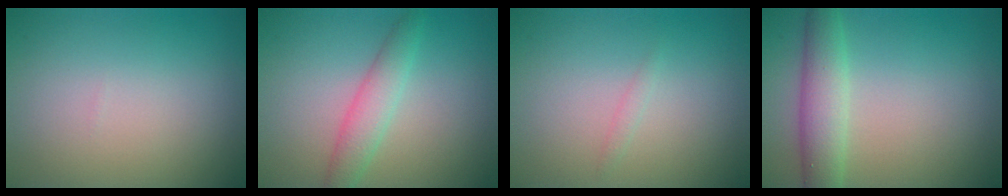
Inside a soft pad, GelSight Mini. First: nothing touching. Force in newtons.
{"total": 2.7, "press": 2.7, "slide": 0.1}
{"total": 0.5, "press": 0.5, "slide": 0.1}
{"total": 3.8, "press": 3.8, "slide": 0.1}